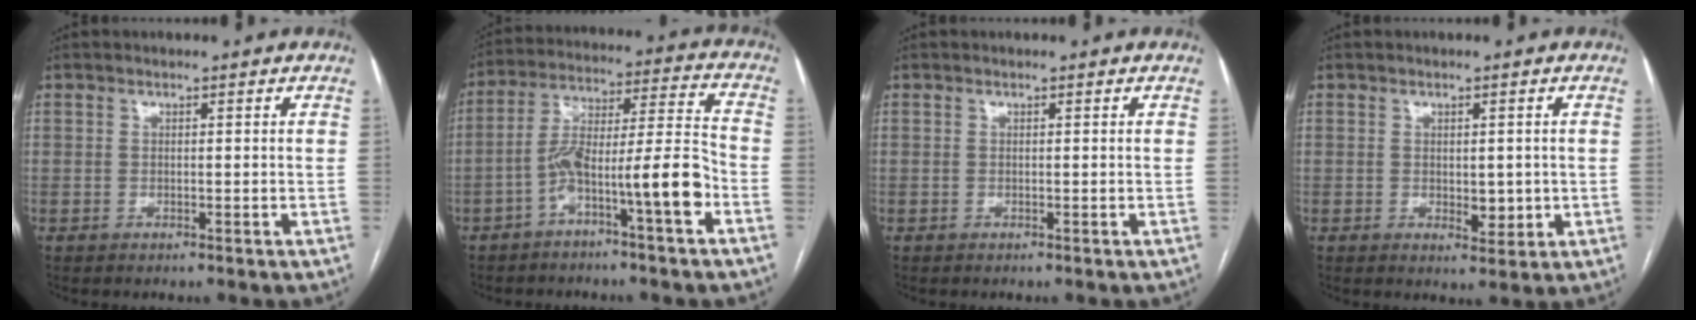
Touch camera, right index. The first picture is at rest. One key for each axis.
{"total": 12.4, "fx": -5.6, "fy": 0.7, "fz": 11.0, "tx": -0.191, "ty": 0.034, "tz": -0.093}
{"total": 0.0}
{"total": 3.4, "fx": -0.3, "fy": 1.9, "fz": 2.8, "tx": -0.034, "ty": -0.005, "tz": 0.004}